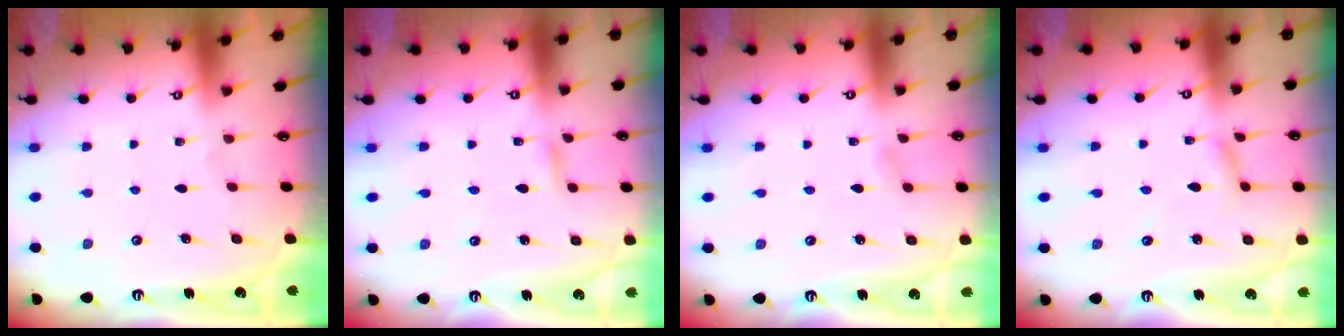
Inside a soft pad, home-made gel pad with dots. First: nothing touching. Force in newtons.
{"total": 2.4, "press": 2.4, "slide": 0.2}
{"total": 1.7, "press": 1.7, "slide": 0.1}
{"total": 2.3, "press": 2.3, "slide": 0.2}